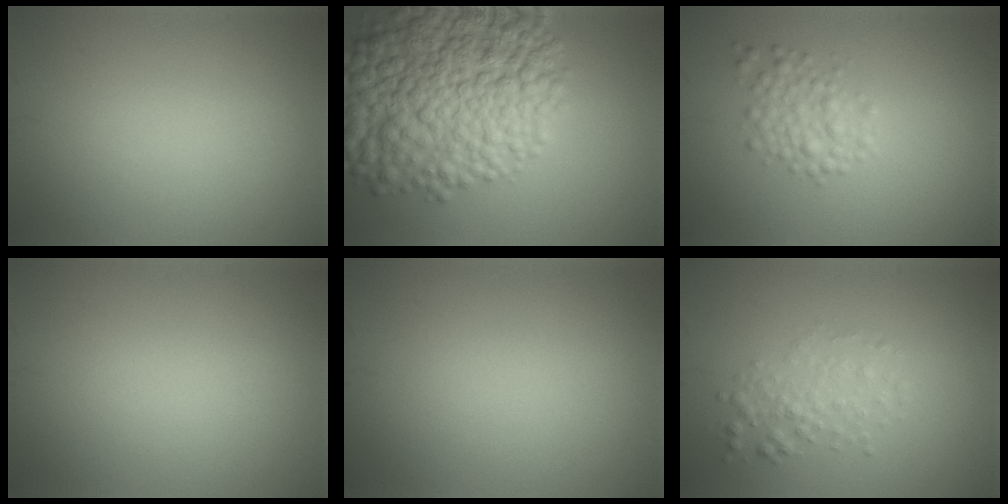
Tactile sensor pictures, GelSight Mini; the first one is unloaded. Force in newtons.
{"total": 12.1, "press": 12.1, "slide": 0.4}
{"total": 2.6, "press": 2.6, "slide": 0.1}
{"total": 0.0}
{"total": 0.0}
{"total": 2.2, "press": 2.2, "slide": 0.0}